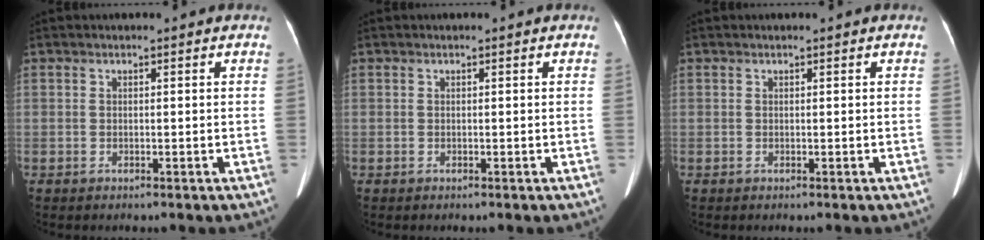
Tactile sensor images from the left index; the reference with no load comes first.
{"total": 0.0}
{"total": 0.0}